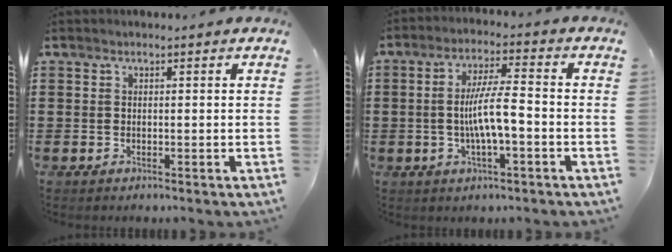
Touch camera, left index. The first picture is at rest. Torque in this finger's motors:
{"motor_torque": [1.16, 0.06, 0.70, 0.17]}